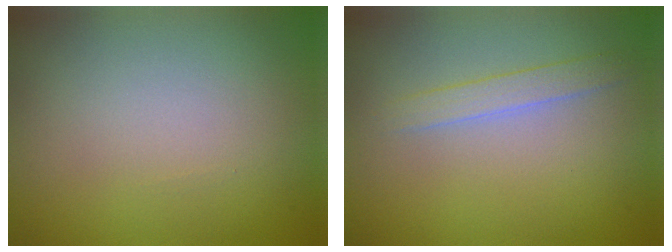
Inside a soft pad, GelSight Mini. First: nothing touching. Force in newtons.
{"total": 1.5, "press": 1.5, "slide": 0.0}